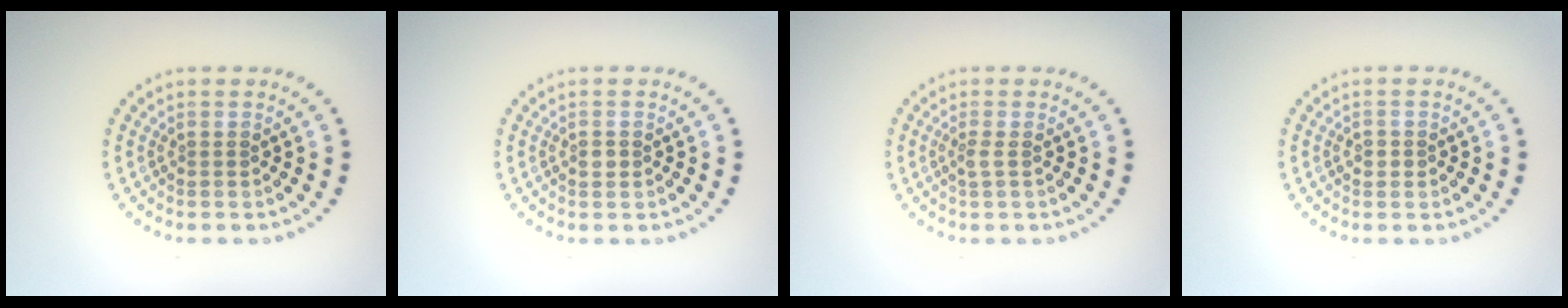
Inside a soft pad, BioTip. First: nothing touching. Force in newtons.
{"total": 1.0, "press": 1.0, "slide": 0.1}
{"total": 0.9, "press": 0.7, "slide": 0.6}
{"total": 1.0, "press": 0.9, "slide": 0.3}